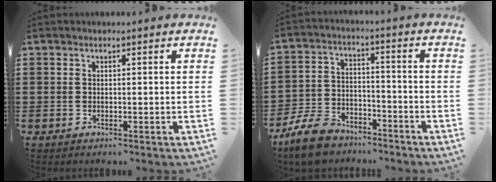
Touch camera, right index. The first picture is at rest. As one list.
[{"total": 8.7, "force": [-7.5, 3.0, 3.2], "torque": [-0.083, 0.024, -0.150]}]